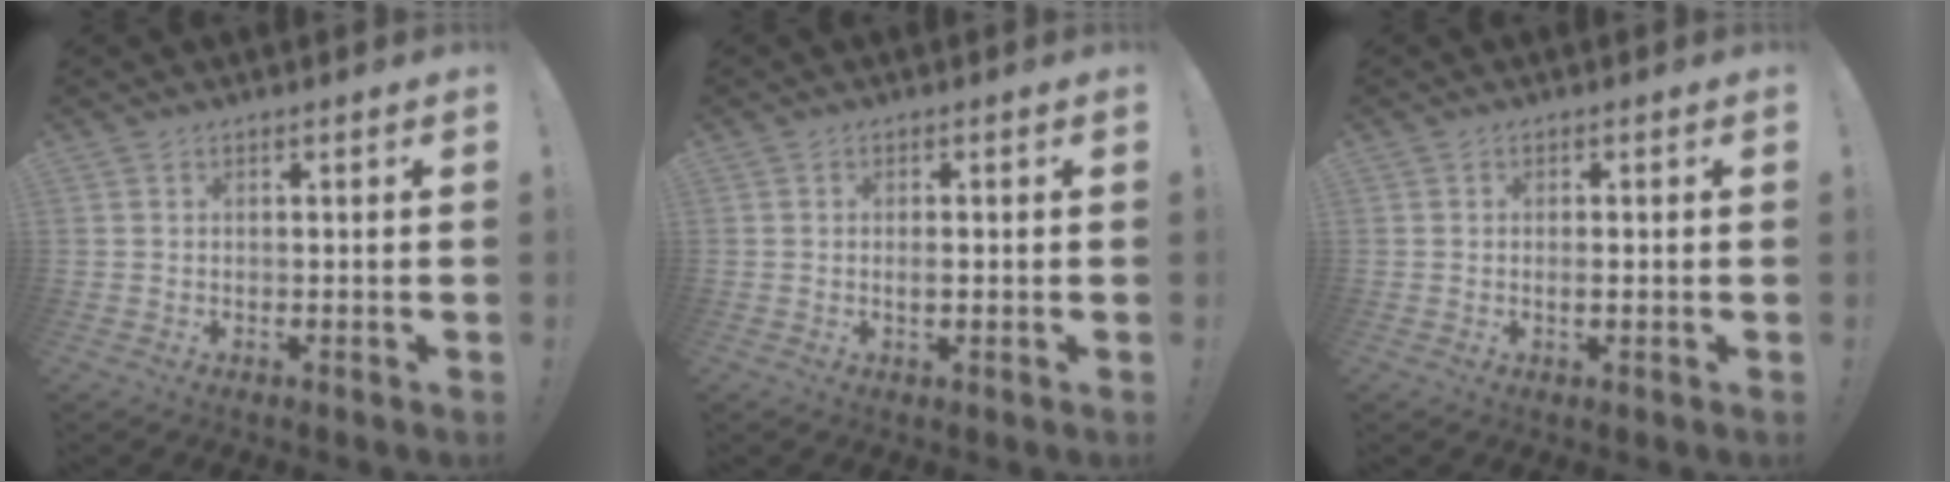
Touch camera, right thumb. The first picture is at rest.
{"total": 1.6, "force": [-0.3, 0.4, 1.5], "torque": [-0.020, -0.002, -0.007]}
{"total": 1.6, "force": [-0.3, 0.2, 1.6], "torque": [-0.020, -0.003, -0.007]}